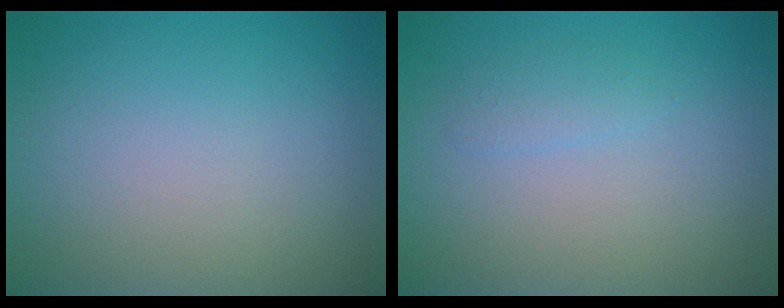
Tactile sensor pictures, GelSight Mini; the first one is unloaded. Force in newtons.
{"total": 1.0, "press": 1.0, "slide": 0.0}